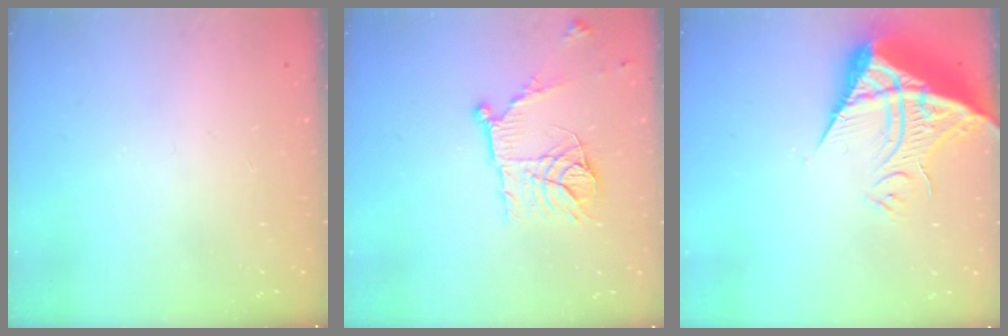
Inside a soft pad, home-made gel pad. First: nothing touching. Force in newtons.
{"total": 14.9, "press": 14.8, "slide": 1.4}
{"total": 13.9, "press": 13.9, "slide": 1.3}